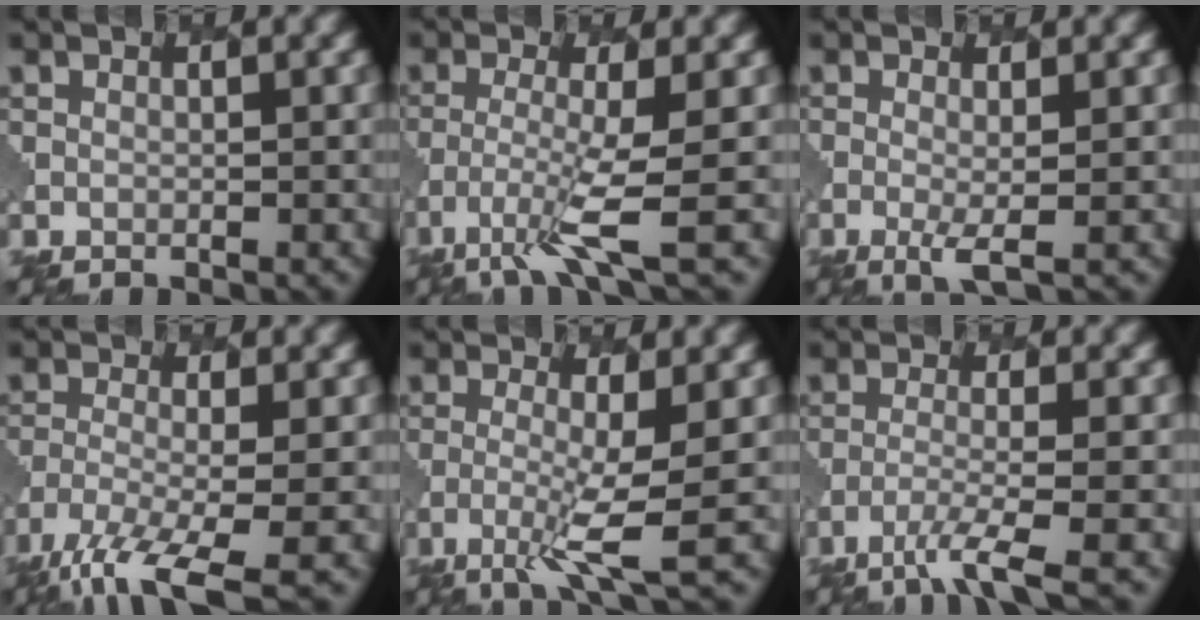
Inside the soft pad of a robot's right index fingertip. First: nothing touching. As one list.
[{"total": 4.6, "force": [-2.4, 0.4, 3.8], "torque": [-0.084, -0.016, -0.055]}, {"total": 2.0, "force": [-0.5, 0.4, 1.9], "torque": [-0.043, -0.009, -0.010]}, {"total": 8.2, "force": [-5.5, 2.1, 5.7], "torque": [-0.110, -0.016, -0.104]}, {"total": 4.4, "force": [-1.5, 0.5, 4.1], "torque": [-0.084, -0.009, -0.035]}, {"total": 4.2, "force": [-2.6, 0.6, 3.2], "torque": [-0.057, -0.007, -0.057]}]